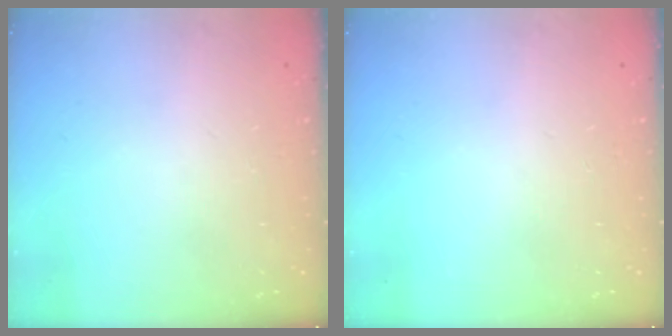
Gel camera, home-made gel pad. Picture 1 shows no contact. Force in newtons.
{"total": 0.0}